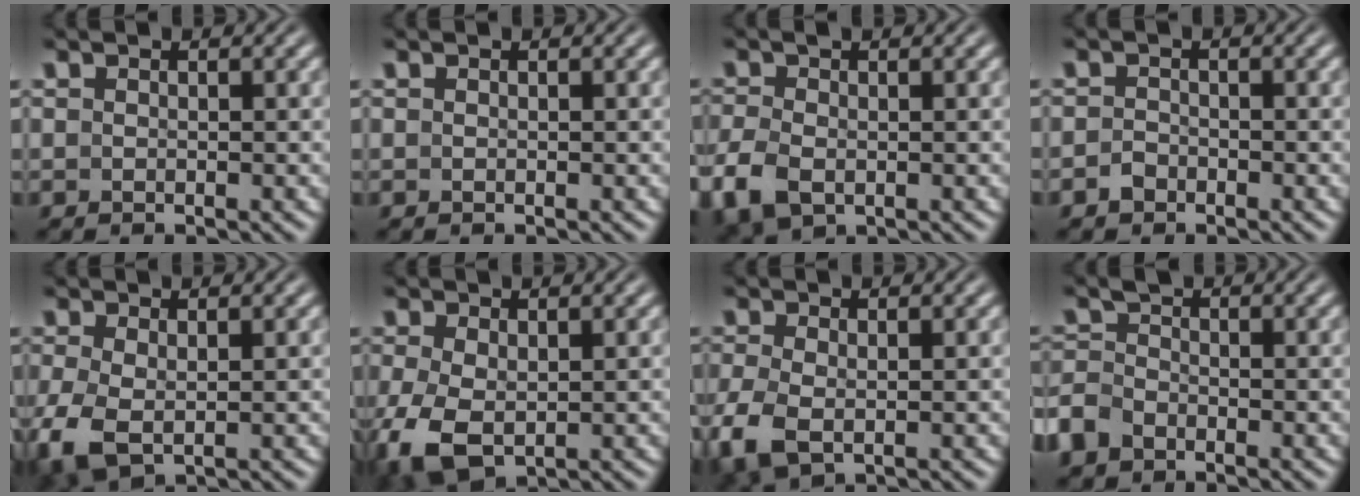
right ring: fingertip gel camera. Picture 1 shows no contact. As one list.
[{"total": 0.0}, {"total": 3.7, "force": [-1.4, 2.6, 2.2], "torque": [-0.071, -0.026, -0.007]}, {"total": 1.4, "force": [-1.3, 0.7, 0.0], "torque": [-0.004, -0.012, -0.019]}, {"total": 4.4, "force": [-1.8, 2.8, 2.9], "torque": [-0.090, -0.038, -0.006]}, {"total": 6.3, "force": [-2.8, 4.2, 3.7], "torque": [-0.115, -0.047, -0.018]}, {"total": 3.8, "force": [-1.5, 2.4, 2.6], "torque": [-0.080, -0.034, -0.005]}, {"total": 2.6, "force": [-1.7, 1.8, 0.8], "torque": [-0.023, -0.015, -0.030]}]